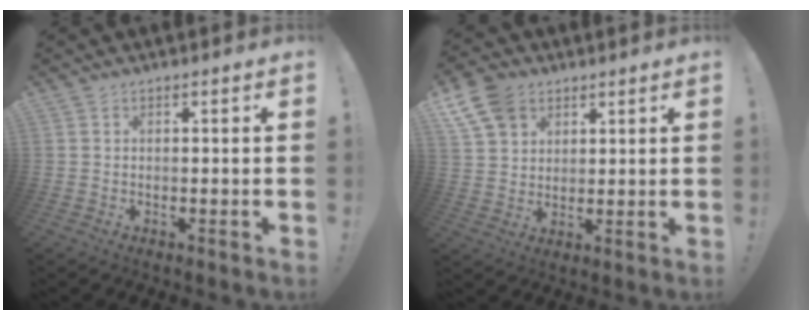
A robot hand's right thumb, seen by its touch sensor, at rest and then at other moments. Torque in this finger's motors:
{"motor_torque": [-0.01, 0.02, 0.71, 0.64, 0.01]}